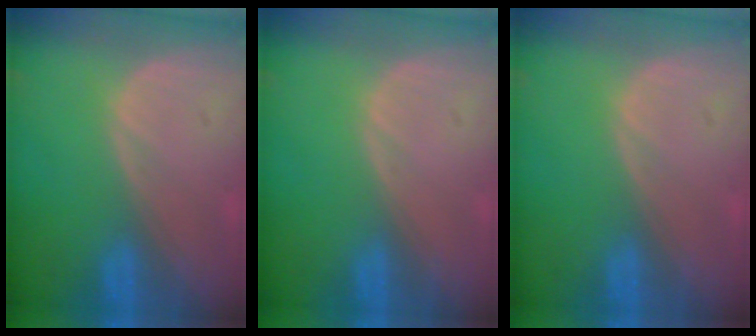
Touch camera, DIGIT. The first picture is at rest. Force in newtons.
{"total": 0.0}
{"total": 0.0}